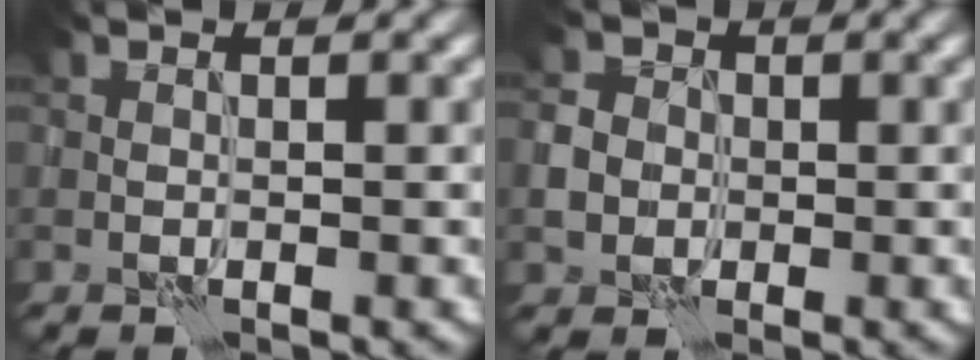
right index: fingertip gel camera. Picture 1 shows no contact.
{"total": 2.6, "force": [-0.4, 2.4, 1.0], "torque": [-0.018, 0.003, -0.012]}